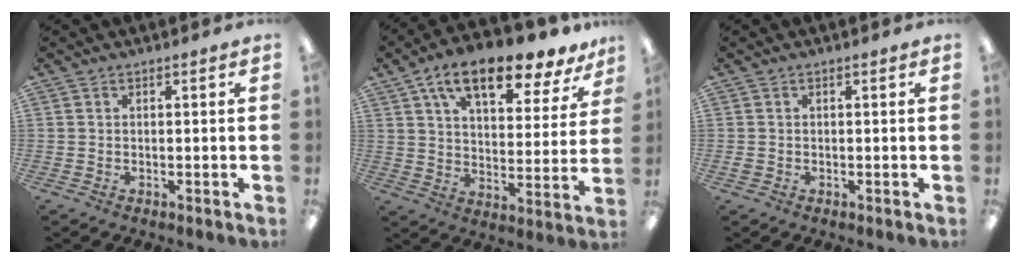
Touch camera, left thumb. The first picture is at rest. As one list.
[{"total": 15.2, "force": [10.8, 5.7, 9.1], "torque": [-0.150, -0.055, 0.184]}, {"total": 0.9, "force": [-0.2, 0.8, 0.4], "torque": [-0.007, 0.003, -0.005]}]